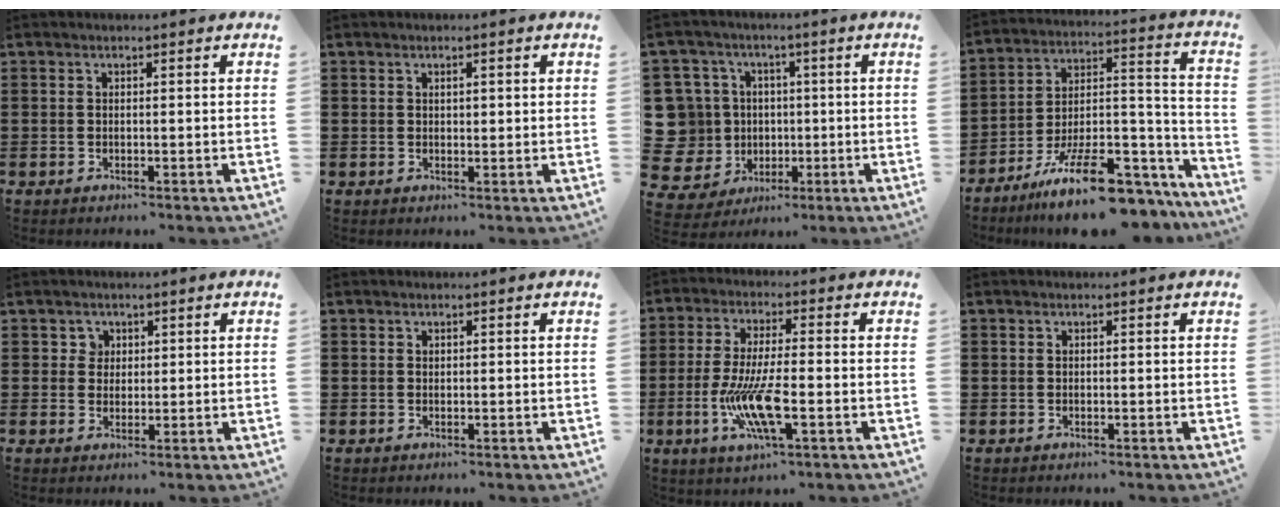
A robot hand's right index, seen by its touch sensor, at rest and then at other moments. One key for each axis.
{"total": 0.8, "fx": 0.3, "fy": 0.4, "fz": 0.6, "tx": -0.013, "ty": 0.003, "tz": 0.005}
{"total": 10.1, "fx": 0.7, "fy": 9.7, "fz": 2.7, "tx": -0.139, "ty": -0.014, "tz": 0.020}
{"total": 15.0, "fx": -11.2, "fy": 4.3, "fz": 8.9, "tx": -0.130, "ty": 0.052, "tz": -0.191}
{"total": 2.1, "fx": 0.8, "fy": 1.9, "fz": 0.3, "tx": -0.016, "ty": 0.009, "tz": 0.013}
{"total": 0.0}
{"total": 9.2, "fx": -2.9, "fy": 1.8, "fz": 8.5, "tx": -0.181, "ty": -0.020, "tz": -0.054}
{"total": 0.0}